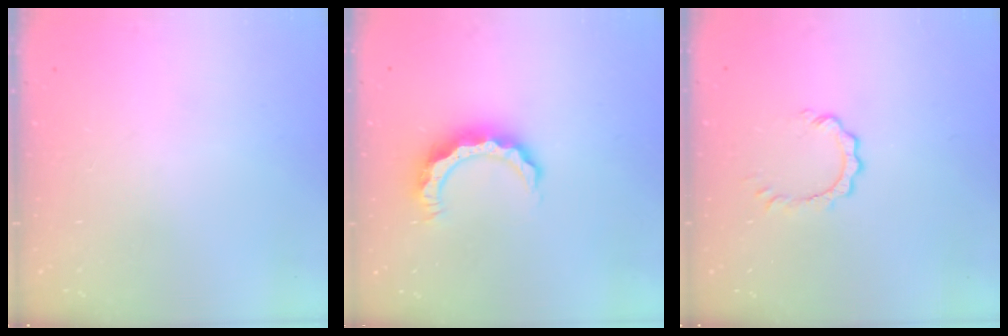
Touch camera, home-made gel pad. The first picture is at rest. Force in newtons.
{"total": 8.4, "press": 8.4, "slide": 0.1}
{"total": 2.8, "press": 2.8, "slide": 0.3}